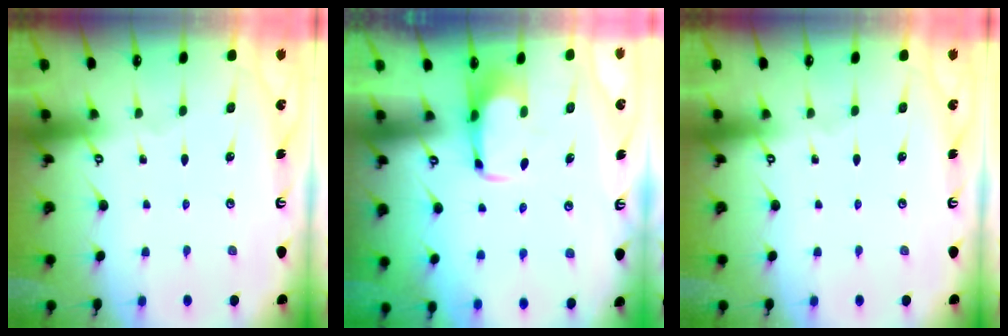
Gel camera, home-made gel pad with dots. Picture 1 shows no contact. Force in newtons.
{"total": 2.1, "press": 2.1, "slide": 0.4}
{"total": 0.0}